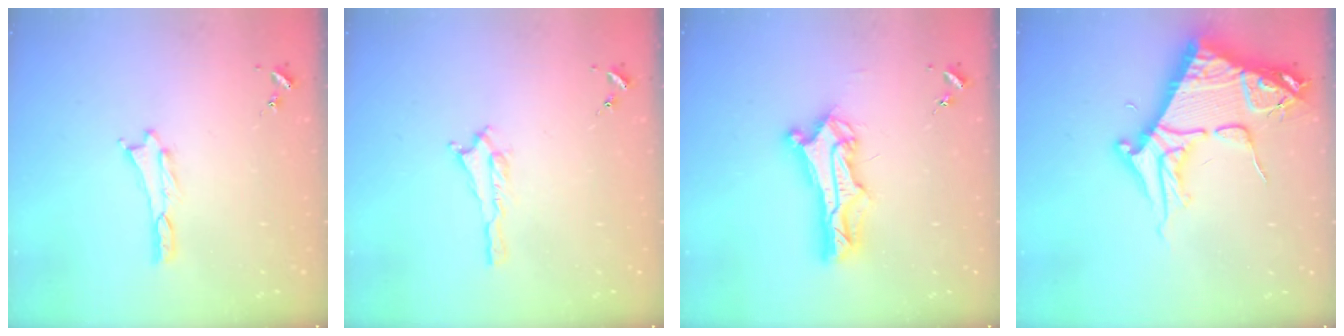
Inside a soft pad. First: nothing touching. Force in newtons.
{"total": 1.4, "press": 1.4, "slide": 0.2}
{"total": 8.8, "press": 8.7, "slide": 0.7}
{"total": 10.7, "press": 10.7, "slide": 1.2}